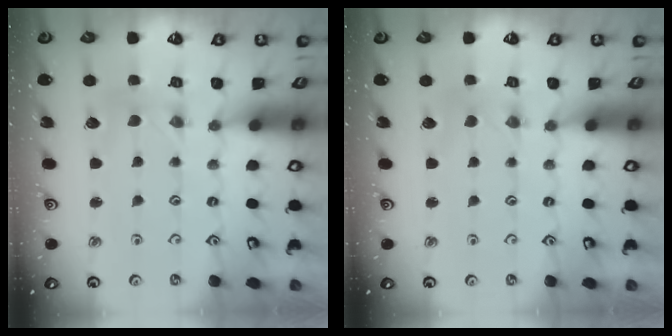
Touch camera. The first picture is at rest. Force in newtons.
{"total": 0.0}